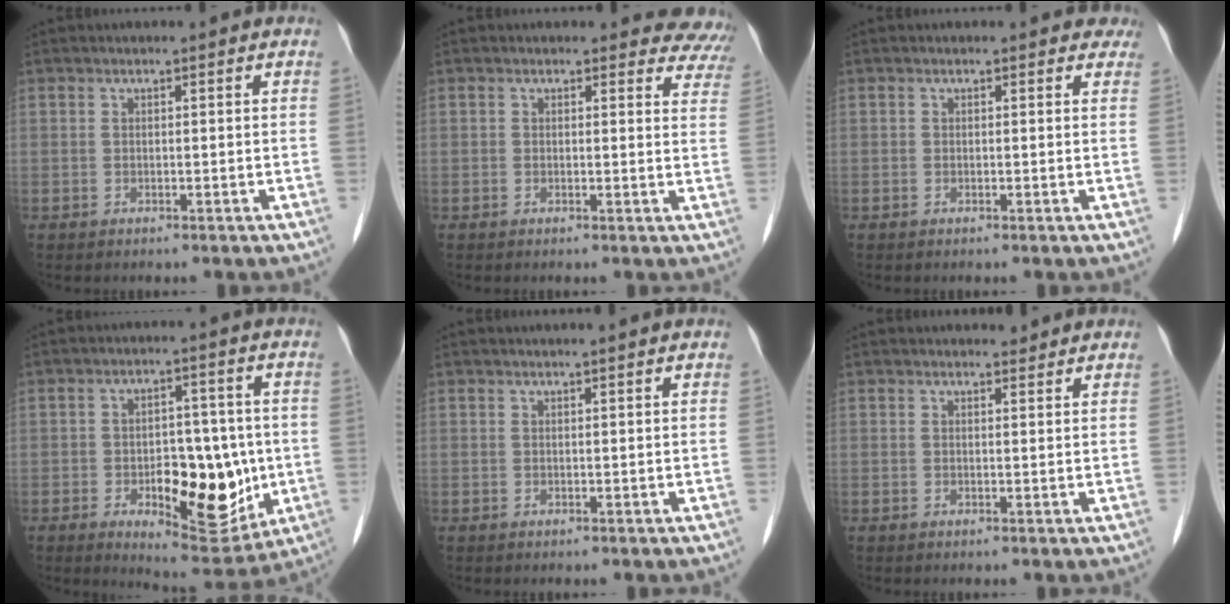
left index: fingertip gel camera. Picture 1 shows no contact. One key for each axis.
{"total": 6.6, "fx": 6.1, "fy": 2.6, "fz": -0.4, "tx": 0.050, "ty": -0.021, "tz": 0.022}
{"total": 2.5, "fx": 2.0, "fy": 1.5, "fz": 0.1, "tx": 0.014, "ty": -0.007, "tz": -0.001}
{"total": 13.3, "fx": -3.0, "fy": 6.0, "fz": 11.5, "tx": -0.150, "ty": 0.003, "tz": -0.028}
{"total": 1.3, "fx": 1.1, "fy": -0.3, "fz": 0.6, "tx": -0.014, "ty": 0.005, "tz": 0.022}
{"total": 1.7, "fx": 1.6, "fy": 0.4, "fz": 0.2, "tx": -0.007, "ty": -0.002, "tz": 0.023}